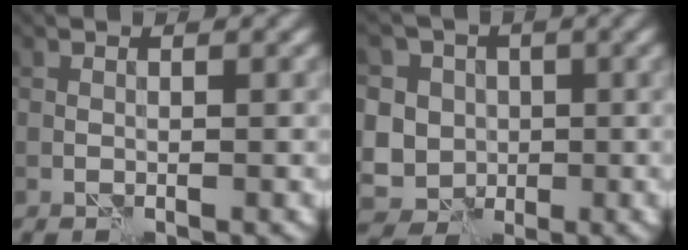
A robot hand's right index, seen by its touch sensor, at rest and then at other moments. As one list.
[{"total": 10.3, "force": [1.1, 9.5, 4.0], "torque": [-0.084, 0.020, -0.008]}]